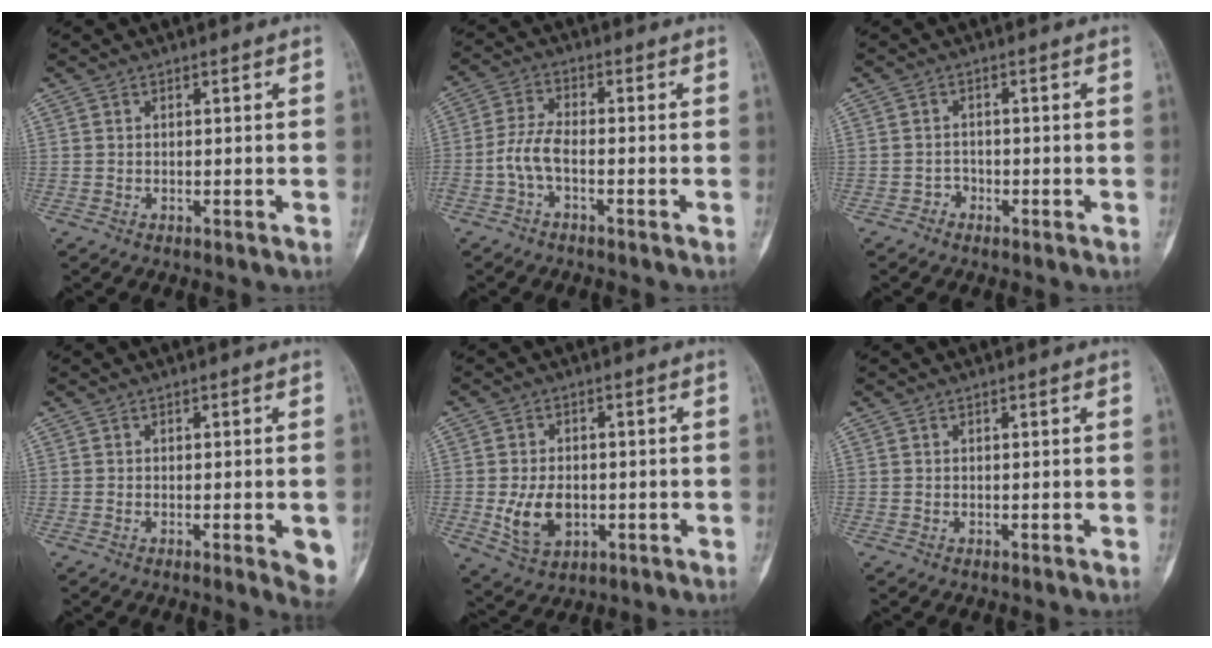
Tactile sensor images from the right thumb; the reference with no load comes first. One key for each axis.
{"total": 5.1, "fx": -1.9, "fy": 2.0, "fz": 4.3, "tx": -0.098, "ty": 0.019, "tz": -0.044}
{"total": 1.6, "fx": -1.0, "fy": 1.2, "fz": 0.1, "tx": 0.005, "ty": 0.007, "tz": -0.023}
{"total": 5.5, "fx": -1.5, "fy": 1.5, "fz": 5.0, "tx": -0.049, "ty": -0.006, "tz": -0.017}
{"total": 8.0, "fx": -1.4, "fy": 5.5, "fz": 5.6, "tx": -0.087, "ty": -0.003, "tz": -0.014}
{"total": 0.0}